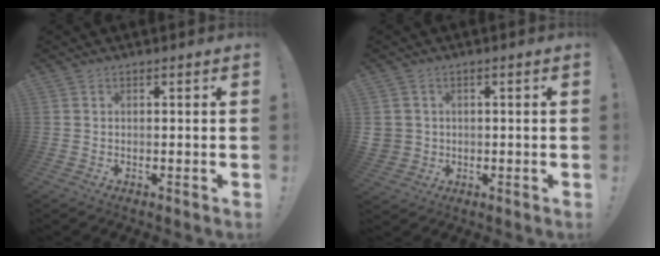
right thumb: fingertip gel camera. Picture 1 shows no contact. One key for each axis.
{"total": 3.7, "fx": 0.6, "fy": 3.5, "fz": 0.9, "tx": -0.025, "ty": 0.000, "tz": 0.012}